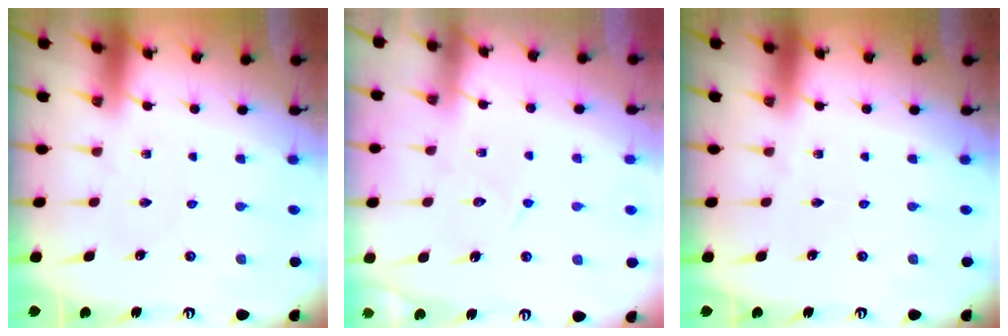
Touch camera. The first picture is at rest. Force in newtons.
{"total": 7.3, "press": 7.3, "slide": 0.5}
{"total": 0.0}